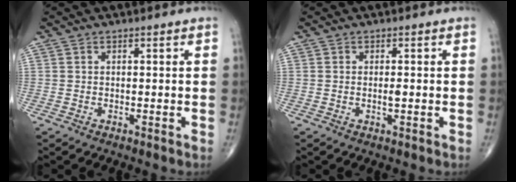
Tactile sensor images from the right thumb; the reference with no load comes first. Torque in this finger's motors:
{"motor_torque": [0.37, 0.16, 0.37, -0.25, 0.04]}